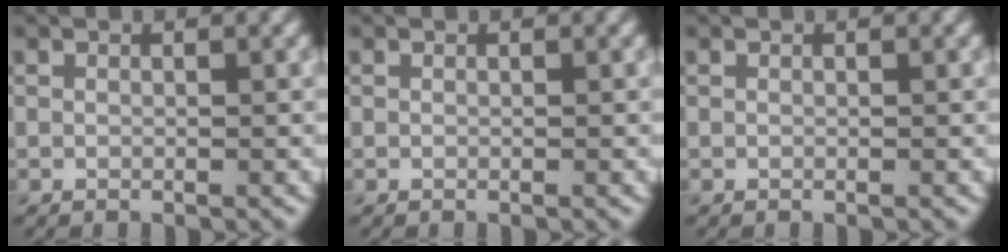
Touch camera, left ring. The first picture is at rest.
{"total": 0.0}
{"total": 0.0}